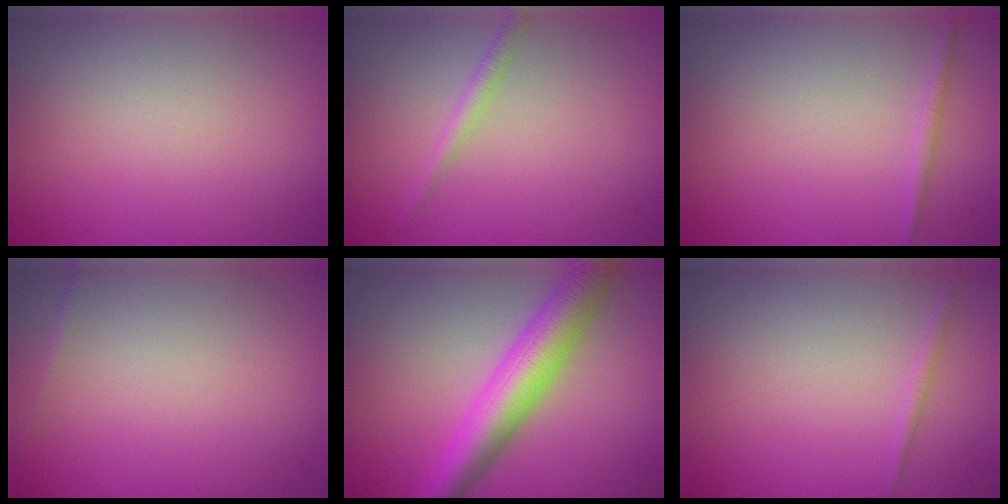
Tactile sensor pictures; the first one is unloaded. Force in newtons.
{"total": 1.4, "press": 1.4, "slide": 0.0}
{"total": 0.9, "press": 0.9, "slide": 0.1}
{"total": 0.8, "press": 0.8, "slide": 0.0}
{"total": 7.1, "press": 7.1, "slide": 0.1}
{"total": 0.8, "press": 0.8, "slide": 0.1}